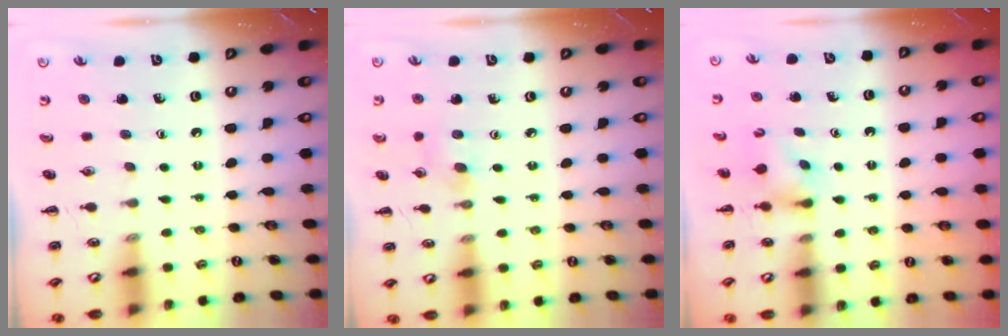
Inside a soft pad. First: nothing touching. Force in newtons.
{"total": 4.4, "press": 4.1, "slide": 1.7}
{"total": 3.8, "press": 3.6, "slide": 1.2}